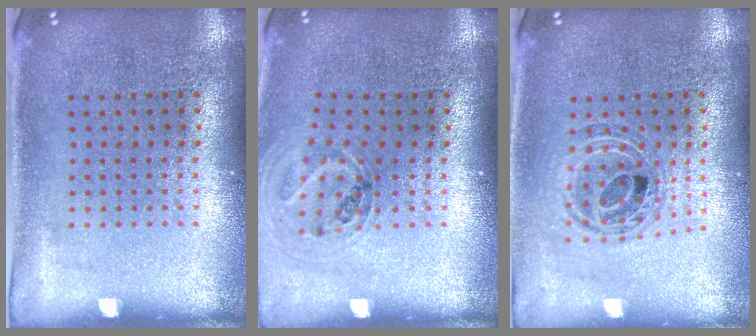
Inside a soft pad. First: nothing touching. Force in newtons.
{"total": 1.1, "press": 1.1, "slide": 0.2}
{"total": 0.7, "press": 0.7, "slide": 0.2}